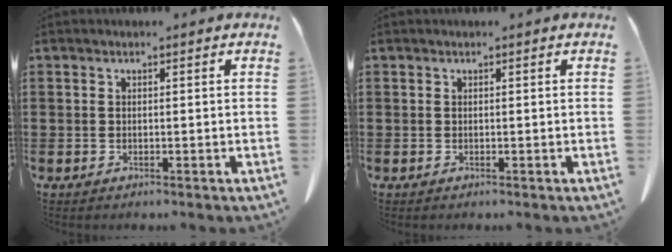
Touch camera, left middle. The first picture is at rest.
{"total": 0.0}